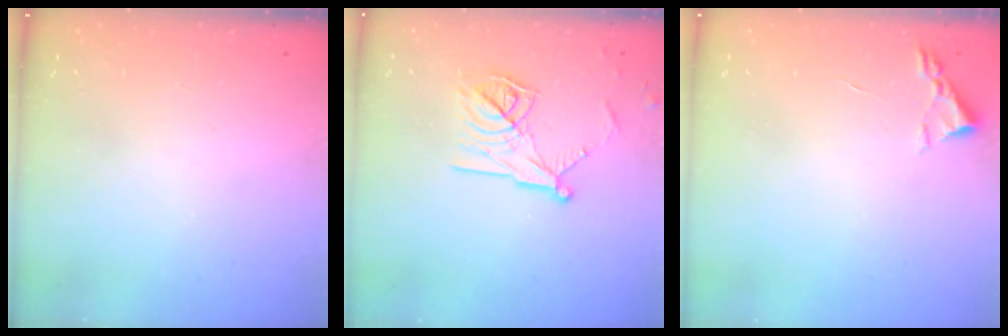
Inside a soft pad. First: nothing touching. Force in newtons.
{"total": 13.5, "press": 13.5, "slide": 0.2}
{"total": 2.4, "press": 2.3, "slide": 0.3}